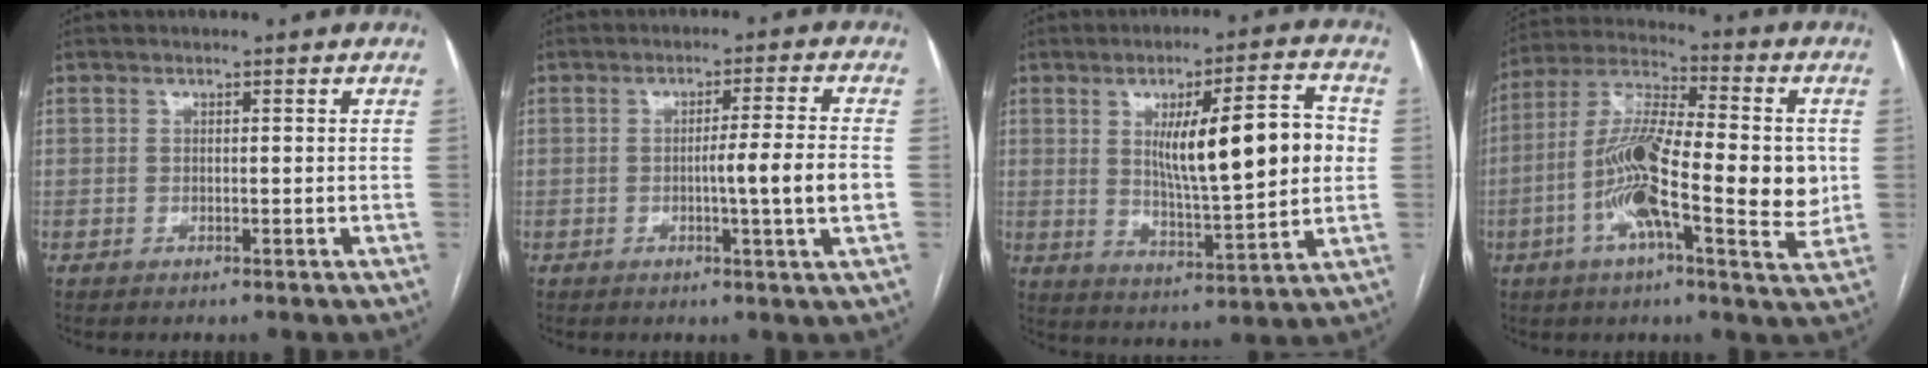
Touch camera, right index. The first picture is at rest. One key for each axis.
{"total": 7.0, "fx": -1.1, "fy": -1.0, "fz": 6.8, "tx": -0.098, "ty": -0.001, "tz": -0.016}
{"total": 15.6, "fx": 2.4, "fy": 2.4, "fz": 15.2, "tx": -0.234, "ty": 0.010, "tz": 0.042}
{"total": 17.8, "fx": -2.4, "fy": 4.3, "fz": 17.1, "tx": -0.307, "ty": 0.006, "tz": -0.047}